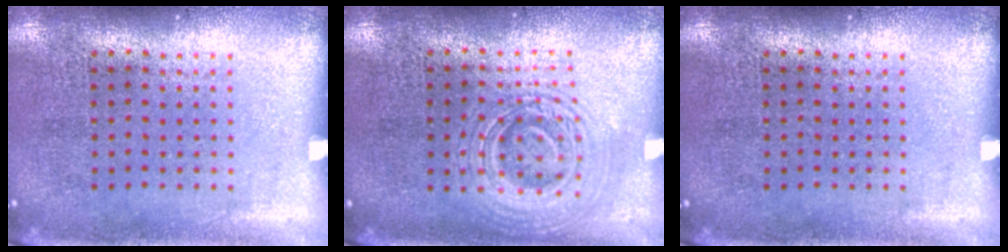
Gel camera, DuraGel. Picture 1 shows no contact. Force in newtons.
{"total": 2.6, "press": 2.5, "slide": 0.5}
{"total": 0.0}